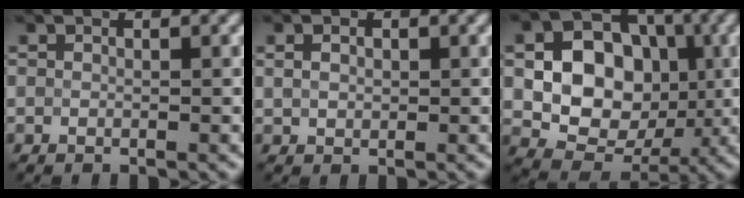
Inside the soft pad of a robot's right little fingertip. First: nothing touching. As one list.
[{"total": 1.5, "force": [0.4, 1.1, 0.9], "torque": [-0.021, 0.006, 0.005]}, {"total": 11.6, "force": [0.4, 9.2, 7.0], "torque": [-0.106, 0.025, -0.005]}]